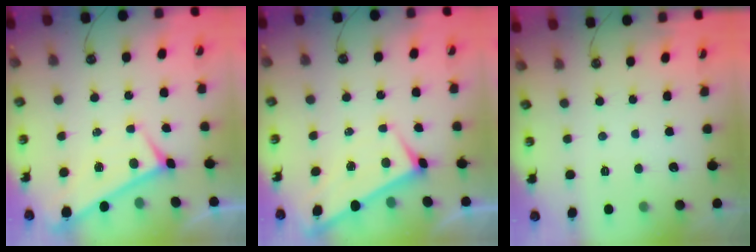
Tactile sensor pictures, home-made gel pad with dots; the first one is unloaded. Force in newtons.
{"total": 1.3, "press": 1.2, "slide": 0.3}
{"total": 0.0}